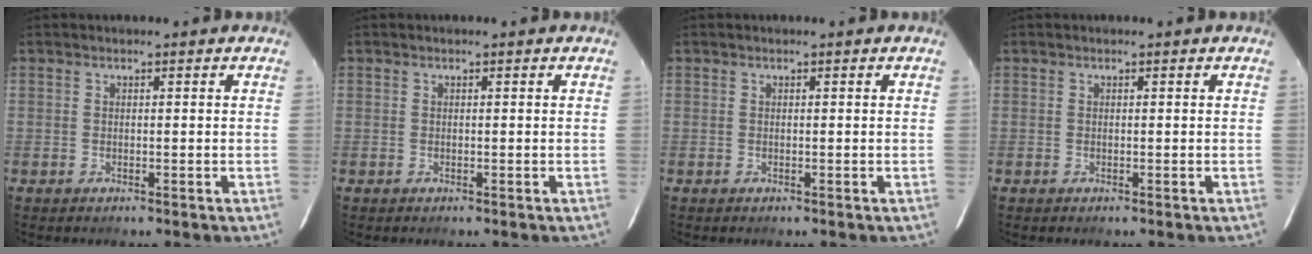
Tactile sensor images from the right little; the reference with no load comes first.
{"total": 0.0}
{"total": 0.0}
{"total": 0.0}